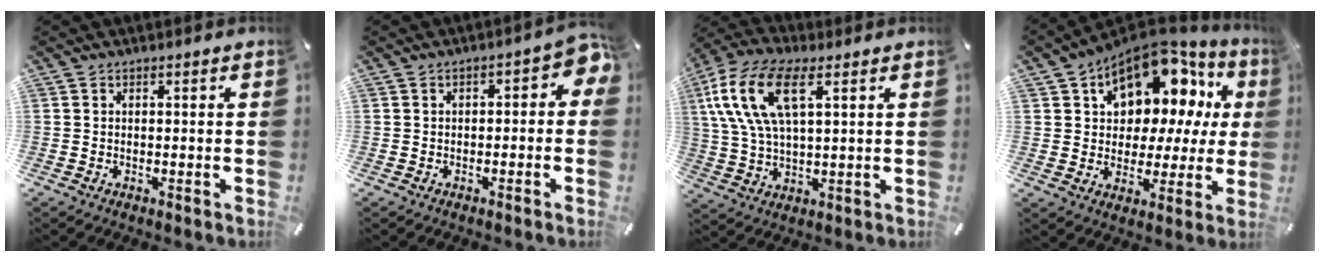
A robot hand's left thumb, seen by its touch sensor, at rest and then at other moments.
{"total": 4.3, "force": [-0.9, 2.5, 3.4], "torque": [-0.045, 0.013, -0.020]}
{"total": 15.1, "force": [6.1, 6.8, 12.0], "torque": [-0.278, -0.003, 0.105]}
{"total": 14.4, "force": [7.7, 9.2, 8.0], "torque": [-0.108, -0.068, 0.127]}